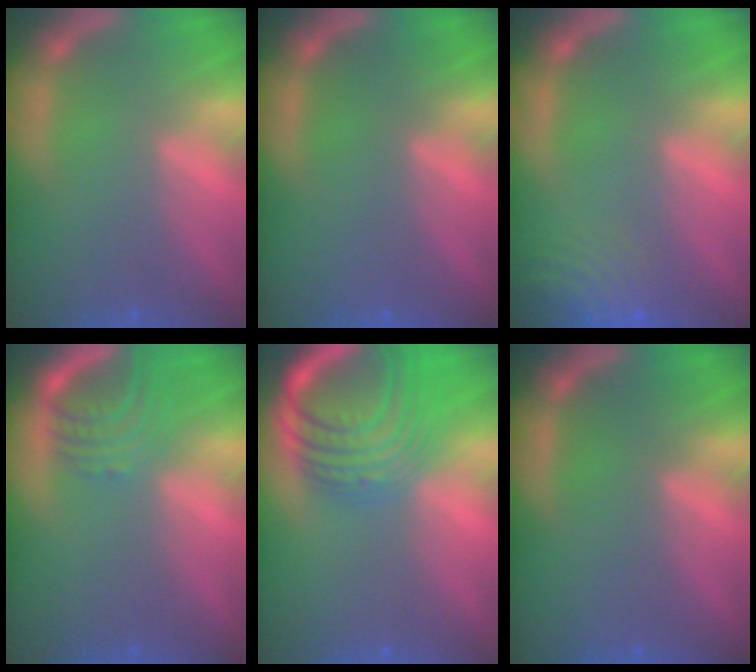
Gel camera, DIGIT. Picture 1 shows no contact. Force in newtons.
{"total": 0.0}
{"total": 7.0}
{"total": 3.9}
{"total": 10.0}
{"total": 0.0}